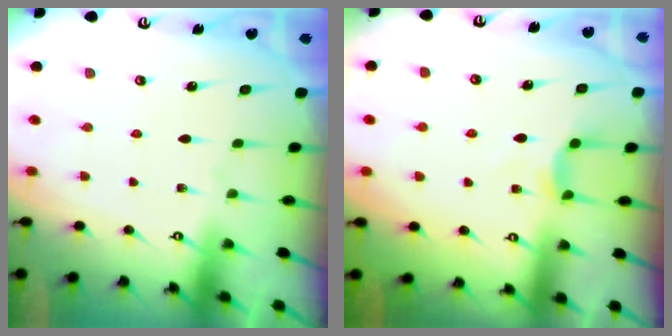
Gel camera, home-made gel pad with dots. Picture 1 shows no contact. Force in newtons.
{"total": 2.8, "press": 2.8, "slide": 0.3}